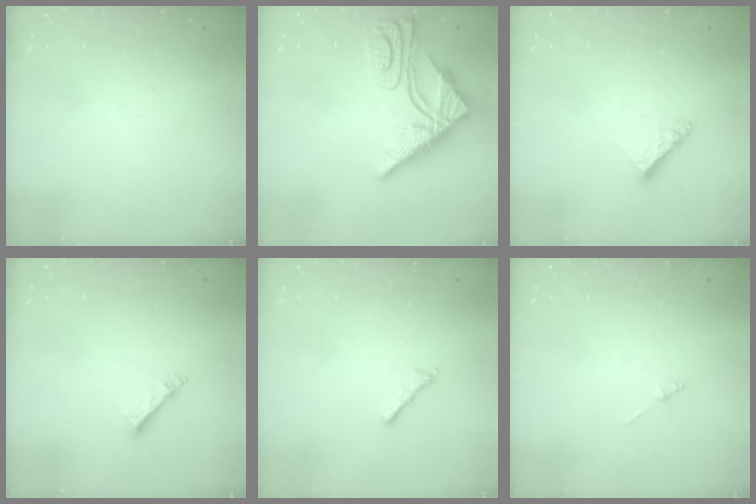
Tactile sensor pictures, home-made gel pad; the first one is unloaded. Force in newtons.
{"total": 15.2, "press": 15.1, "slide": 1.6}
{"total": 5.5, "press": 5.5, "slide": 0.1}
{"total": 3.6, "press": 3.5, "slide": 0.3}
{"total": 2.1, "press": 2.0, "slide": 0.6}
{"total": 1.3, "press": 1.3, "slide": 0.3}